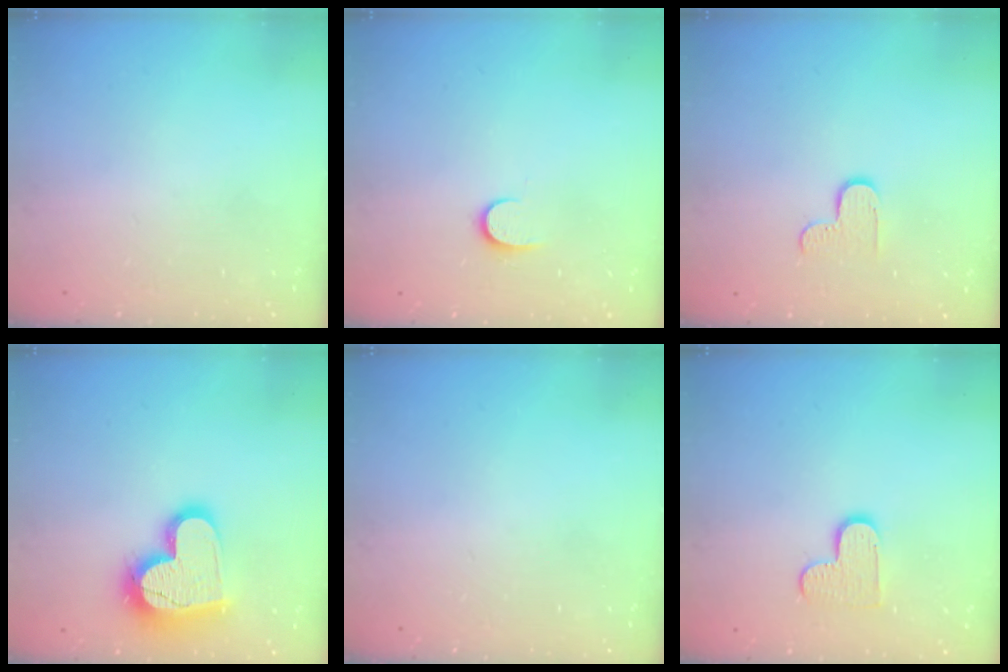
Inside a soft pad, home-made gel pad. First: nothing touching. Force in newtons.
{"total": 6.5, "press": 6.5, "slide": 0.7}
{"total": 4.7, "press": 4.6, "slide": 0.4}
{"total": 18.6, "press": 18.5, "slide": 1.5}
{"total": 0.0}
{"total": 8.2, "press": 8.1, "slide": 0.2}